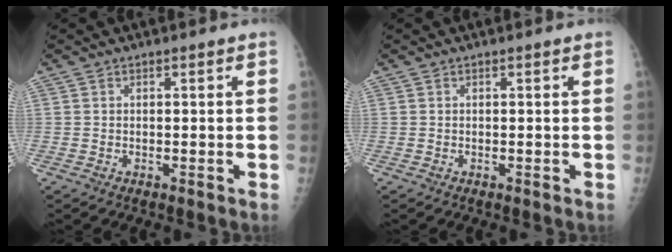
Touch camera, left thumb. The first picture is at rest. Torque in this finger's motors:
{"motor_torque": [-0.01, 0.02, 0.00, 0.00, 0.00]}